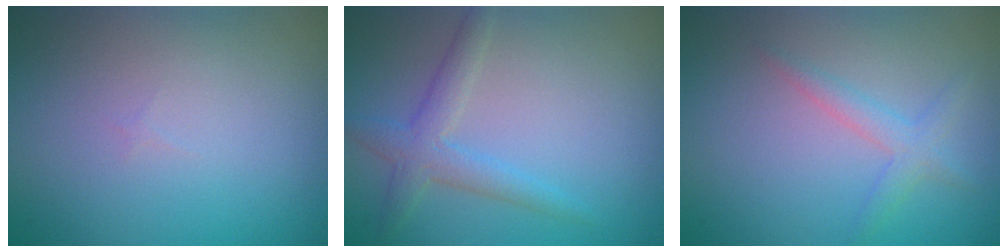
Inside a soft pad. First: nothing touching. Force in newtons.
{"total": 2.6, "press": 2.6, "slide": 0.1}
{"total": 1.9, "press": 1.9, "slide": 0.1}